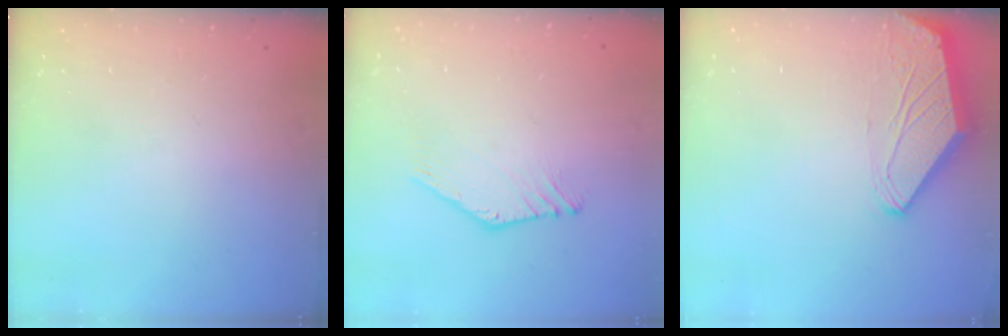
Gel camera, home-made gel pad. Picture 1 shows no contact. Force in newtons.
{"total": 2.2, "press": 2.2, "slide": 0.1}
{"total": 0.0}